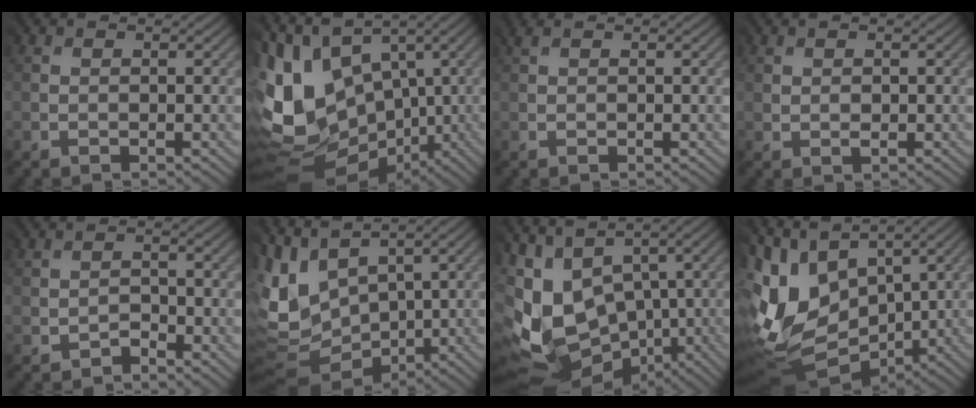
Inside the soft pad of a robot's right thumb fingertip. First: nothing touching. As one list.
[{"total": 15.0, "force": [0.0, 10.8, 10.4], "torque": [-0.240, -0.015, 0.018]}, {"total": 1.7, "force": [0.8, 0.5, 1.3], "torque": [-0.034, 0.006, 0.014]}, {"total": 0.7, "force": [0.4, 0.5, 0.3], "torque": [-0.010, -0.001, 0.012]}, {"total": 1.9, "force": [-1.4, -0.2, -1.2], "torque": [0.019, -0.001, -0.026]}, {"total": 8.2, "force": [1.8, 6.3, 4.9], "torque": [-0.173, -0.005, 0.058]}, {"total": 11.1, "force": [-1.0, 7.9, 7.7], "torque": [-0.196, -0.021, -0.002]}, {"total": 12.5, "force": [1.7, 8.6, 9.0], "torque": [-0.247, -0.014, 0.044]}]